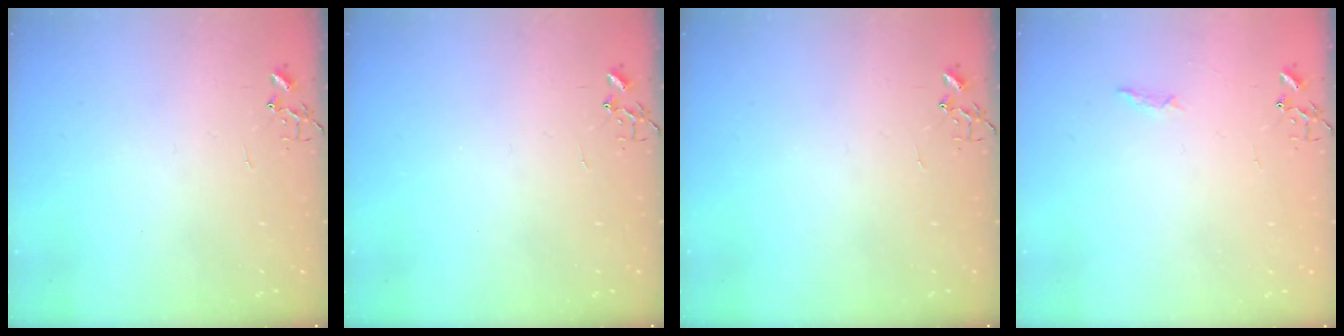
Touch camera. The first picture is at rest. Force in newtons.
{"total": 0.0}
{"total": 0.0}
{"total": 3.9, "press": 3.9, "slide": 0.5}